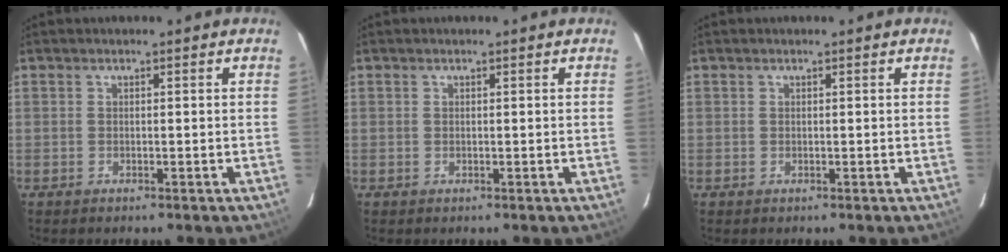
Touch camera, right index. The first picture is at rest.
{"total": 0.0}
{"total": 0.0}